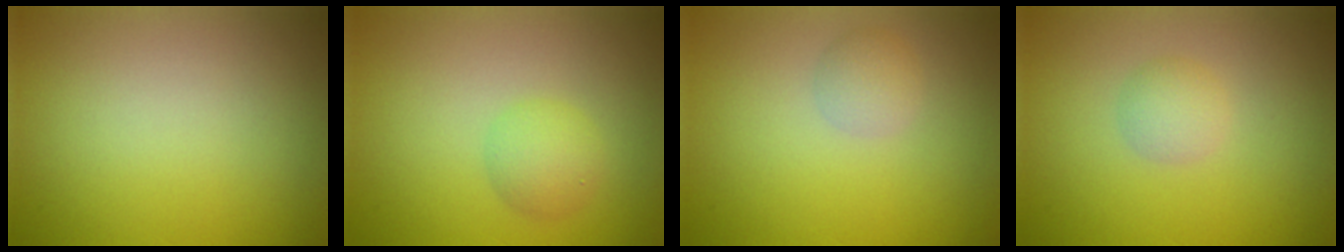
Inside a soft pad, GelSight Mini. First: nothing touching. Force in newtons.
{"total": 2.2, "press": 2.2, "slide": 0.1}
{"total": 1.6, "press": 1.6, "slide": 0.0}
{"total": 1.7, "press": 1.7, "slide": 0.1}